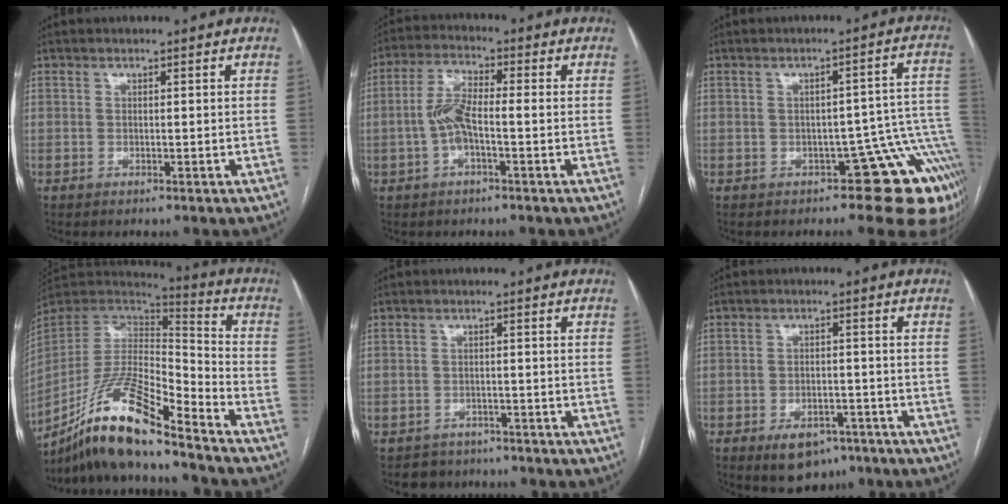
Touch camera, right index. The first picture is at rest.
{"total": 6.2, "force": [-1.0, 1.7, 5.9], "torque": [-0.131, 0.016, -0.023]}
{"total": 11.2, "force": [-6.8, 5.1, 7.4], "torque": [-0.015, 0.055, -0.074]}
{"total": 17.5, "force": [-13.4, 2.5, 11.0], "torque": [-0.219, -0.002, -0.247]}
{"total": 3.5, "force": [-2.6, 2.3, -0.6], "torque": [0.004, 0.006, -0.039]}
{"total": 6.9, "force": [-4.4, 4.0, 3.6], "torque": [-0.054, -0.001, -0.055]}